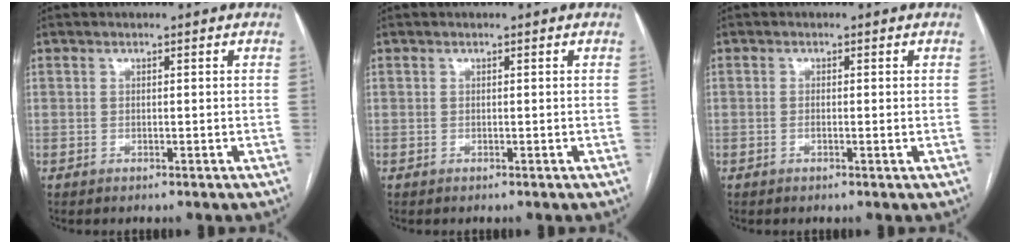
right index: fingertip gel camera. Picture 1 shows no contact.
{"total": 0.0}
{"total": 1.0, "force": [-0.2, 0.2, 1.0], "torque": [-0.017, 0.000, -0.003]}